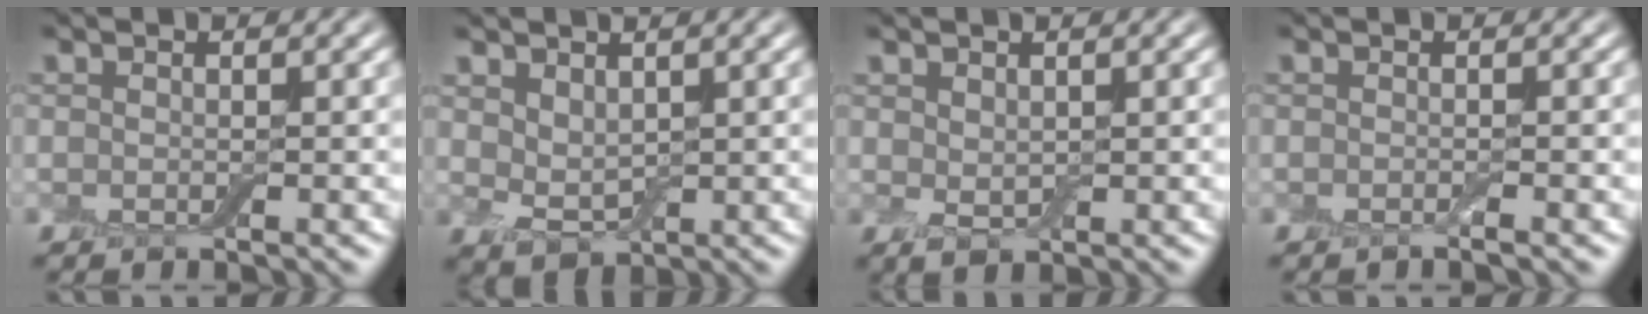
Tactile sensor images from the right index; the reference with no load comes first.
{"total": 2.5, "force": [1.2, 1.5, 1.6], "torque": [-0.033, -0.003, 0.027]}
{"total": 1.4, "force": [0.7, 0.8, 1.0], "torque": [-0.023, -0.001, 0.018]}
{"total": 0.7, "force": [-0.4, 0.0, 0.6], "torque": [-0.010, -0.002, -0.007]}